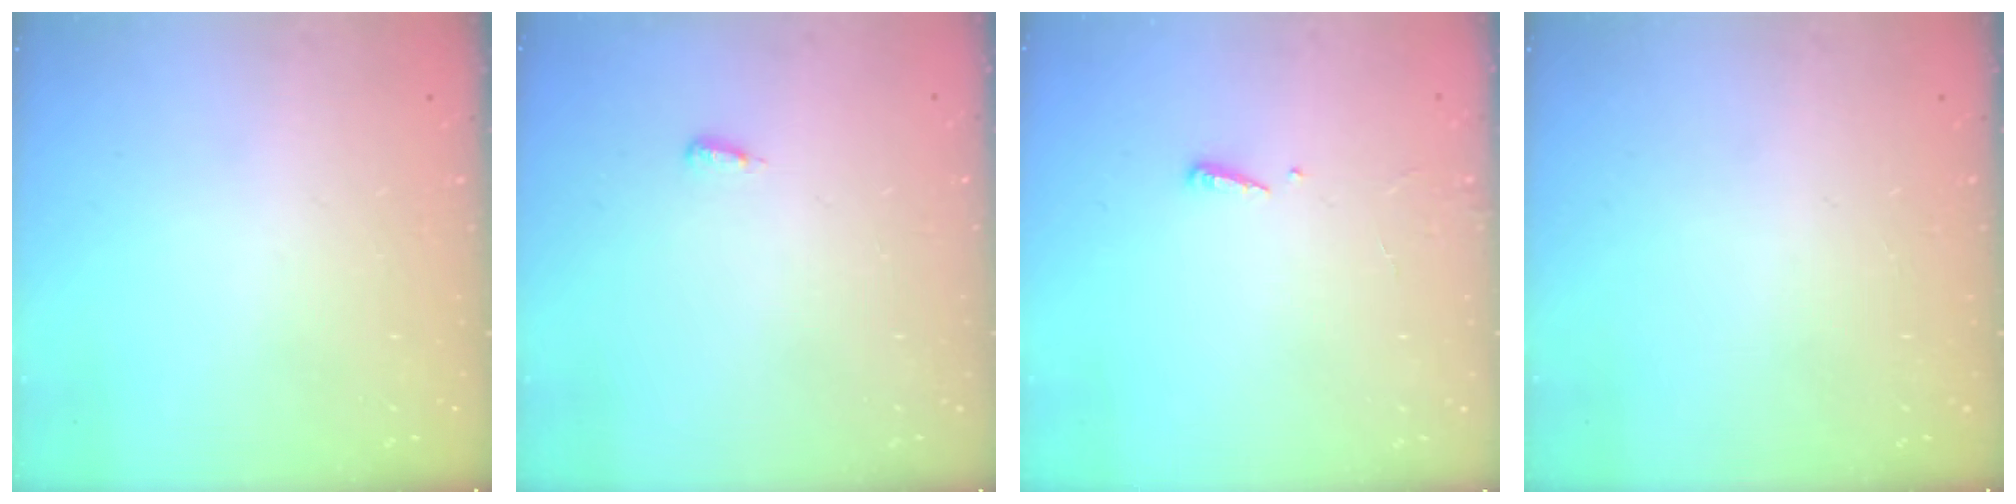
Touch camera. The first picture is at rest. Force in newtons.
{"total": 3.6, "press": 2.7, "slide": 2.5}
{"total": 2.4, "press": 2.4, "slide": 0.2}
{"total": 0.0}